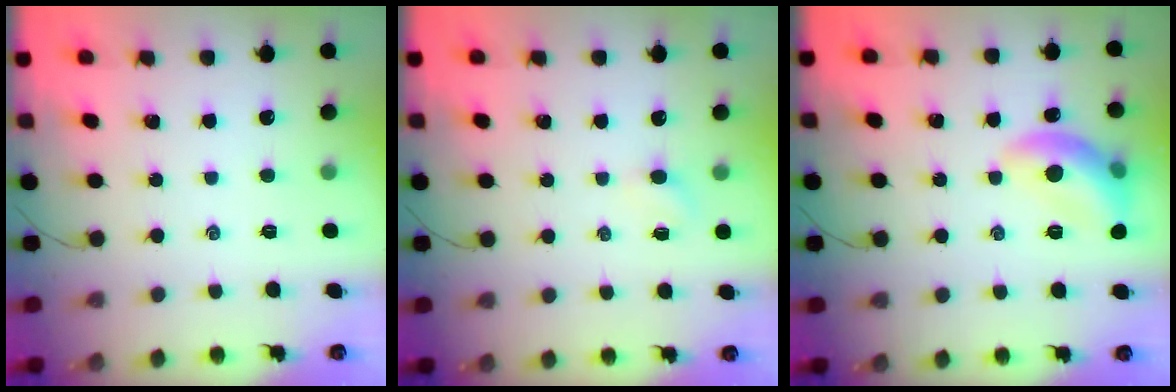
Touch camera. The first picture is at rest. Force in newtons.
{"total": 1.6, "press": 1.5, "slide": 0.6}
{"total": 12.2, "press": 12.2, "slide": 1.0}